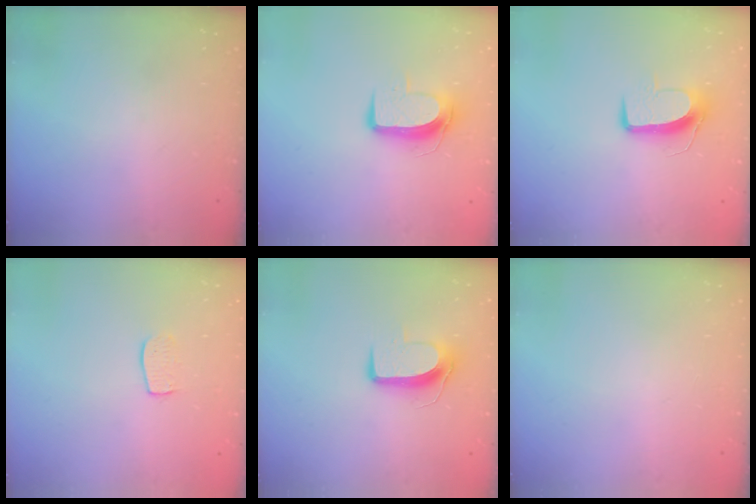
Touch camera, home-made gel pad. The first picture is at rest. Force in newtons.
{"total": 9.7, "press": 9.7, "slide": 0.8}
{"total": 9.6, "press": 9.6, "slide": 0.2}
{"total": 6.6, "press": 6.6, "slide": 0.2}
{"total": 9.6, "press": 9.6, "slide": 0.3}
{"total": 0.0}